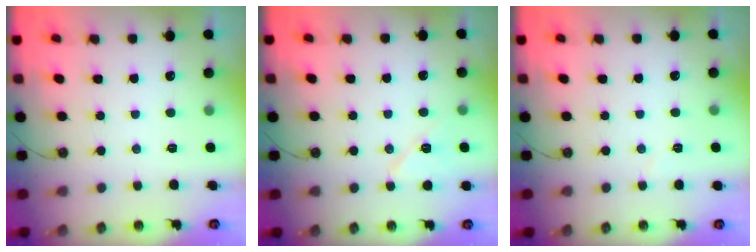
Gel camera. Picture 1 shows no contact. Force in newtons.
{"total": 7.8, "press": 7.8, "slide": 0.9}
{"total": 2.7, "press": 2.5, "slide": 1.1}